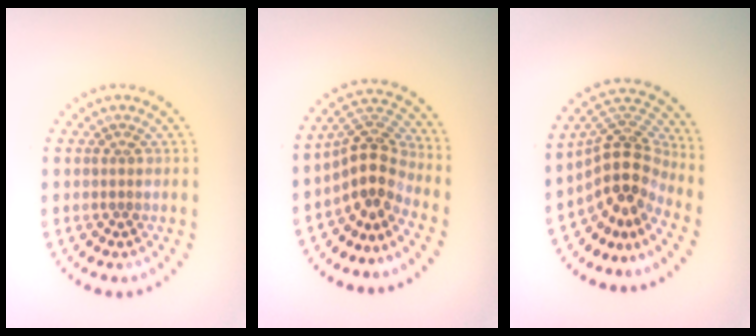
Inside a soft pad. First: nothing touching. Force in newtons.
{"total": 4.0, "press": 2.9, "slide": 2.7}
{"total": 5.0, "press": 3.6, "slide": 3.4}